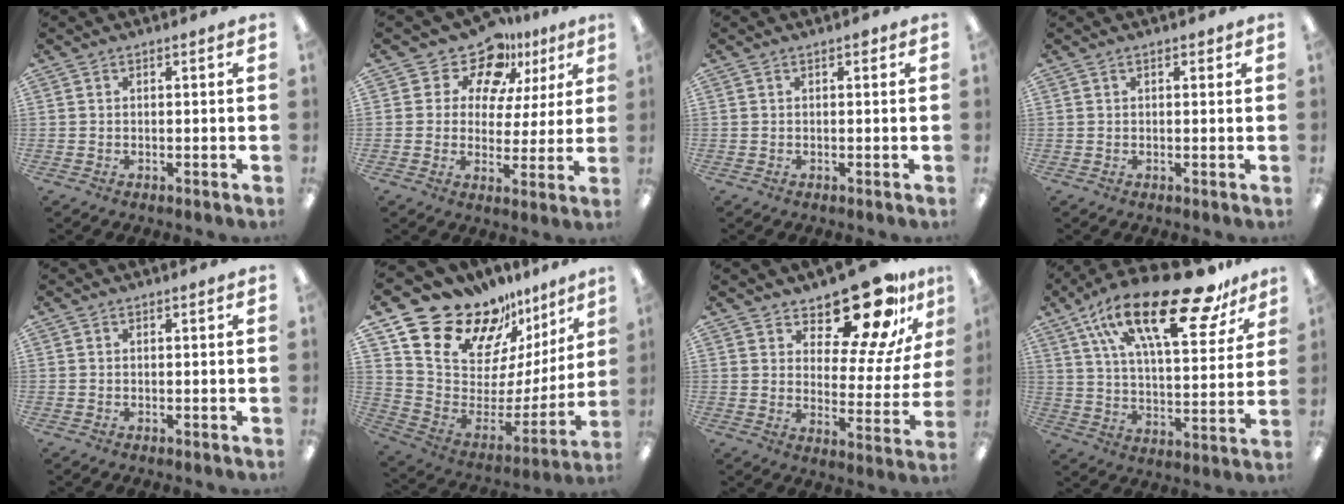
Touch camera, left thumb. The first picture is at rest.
{"total": 12.6, "force": [9.0, 7.6, 4.4], "torque": [-0.080, -0.059, 0.165]}
{"total": 0.6, "force": [0.3, 0.4, 0.3], "torque": [0.002, -0.001, 0.003]}
{"total": 1.0, "force": [0.4, 0.6, 0.6], "torque": [-0.004, -0.001, 0.006]}
{"total": 0.0}
{"total": 18.6, "force": [15.6, 8.3, 5.7], "torque": [-0.106, -0.134, 0.283]}
{"total": 14.8, "force": [10.2, 6.5, 8.5], "torque": [-0.114, -0.053, 0.173]}
{"total": 27.0, "force": [17.0, 9.6, 18.7], "torque": [-0.302, -0.091, 0.279]}